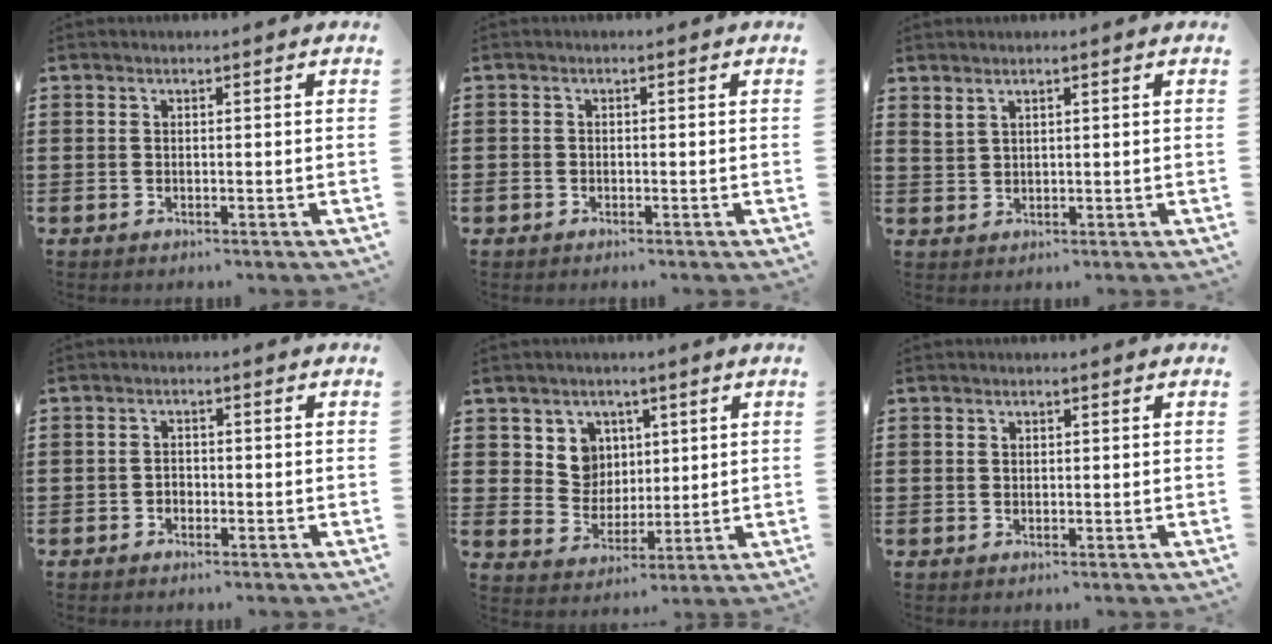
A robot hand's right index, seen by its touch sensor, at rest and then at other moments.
{"total": 1.0, "force": [-0.6, 0.7, 0.2], "torque": [-0.006, 0.001, -0.015]}
{"total": 1.6, "force": [1.4, 0.7, 0.6], "torque": [-0.013, 0.003, 0.026]}
{"total": 1.2, "force": [-0.8, 0.8, 0.3], "torque": [-0.009, 0.000, -0.017]}
{"total": 6.6, "force": [2.8, 5.7, 1.6], "torque": [-0.047, 0.004, 0.051]}
{"total": 0.6, "force": [0.3, 0.5, 0.1], "torque": [-0.003, 0.004, 0.005]}